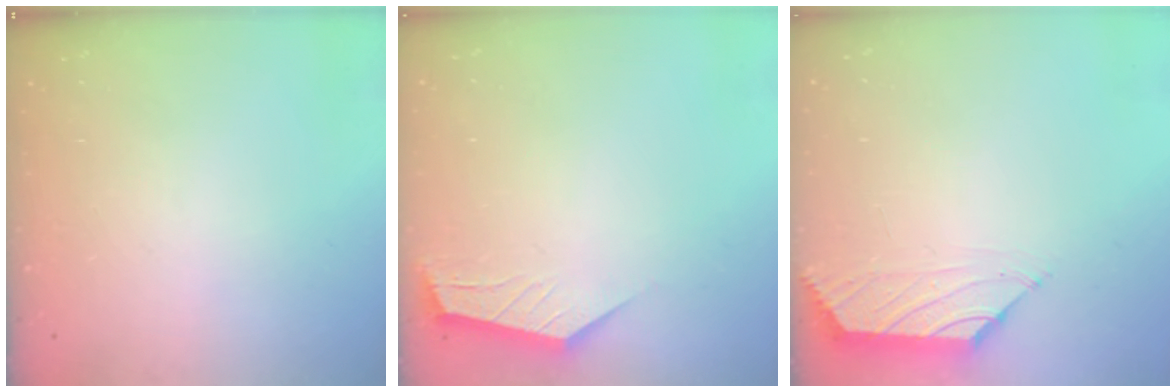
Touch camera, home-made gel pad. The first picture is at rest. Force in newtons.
{"total": 1.7, "press": 1.7, "slide": 0.1}
{"total": 0.8, "press": 0.7, "slide": 0.4}